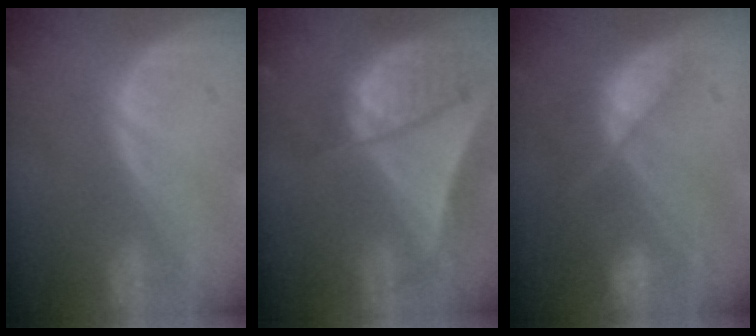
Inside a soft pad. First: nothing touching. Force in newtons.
{"total": 9.2, "press": 8.0, "slide": 4.4}
{"total": 7.2, "press": 6.6, "slide": 2.9}